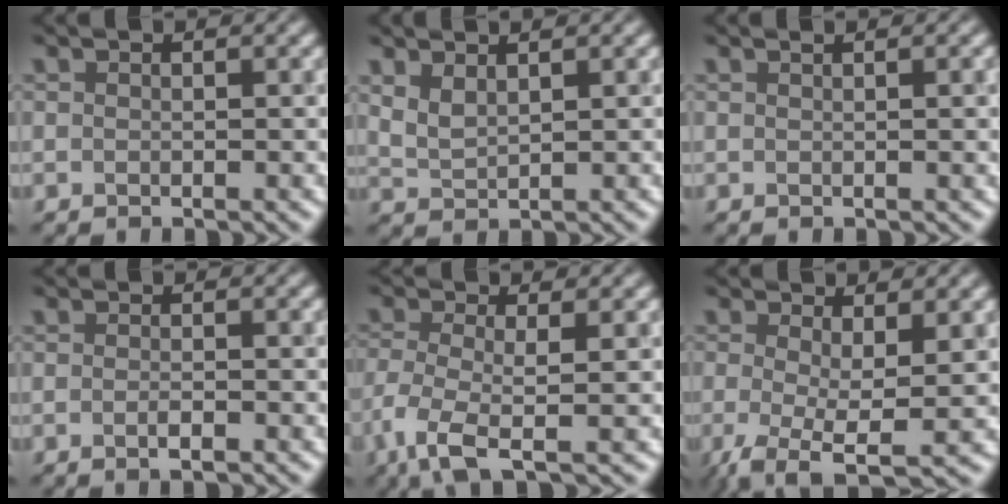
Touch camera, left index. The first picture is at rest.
{"total": 1.5, "force": [1.4, 0.4, 0.6], "torque": [-0.018, 0.001, 0.034]}
{"total": 1.9, "force": [0.5, 0.6, 1.8], "torque": [-0.016, 0.009, 0.002]}
{"total": 1.2, "force": [-0.5, 0.3, 1.0], "torque": [-0.013, 0.003, -0.011]}
{"total": 4.2, "force": [-1.7, 1.3, 3.6], "torque": [-0.081, -0.006, -0.042]}
{"total": 5.6, "force": [-1.4, 1.9, 5.0], "torque": [-0.104, -0.011, -0.026]}